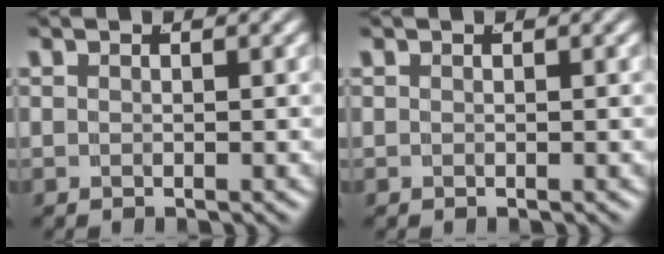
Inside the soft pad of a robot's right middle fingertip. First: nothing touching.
{"total": 0.0}